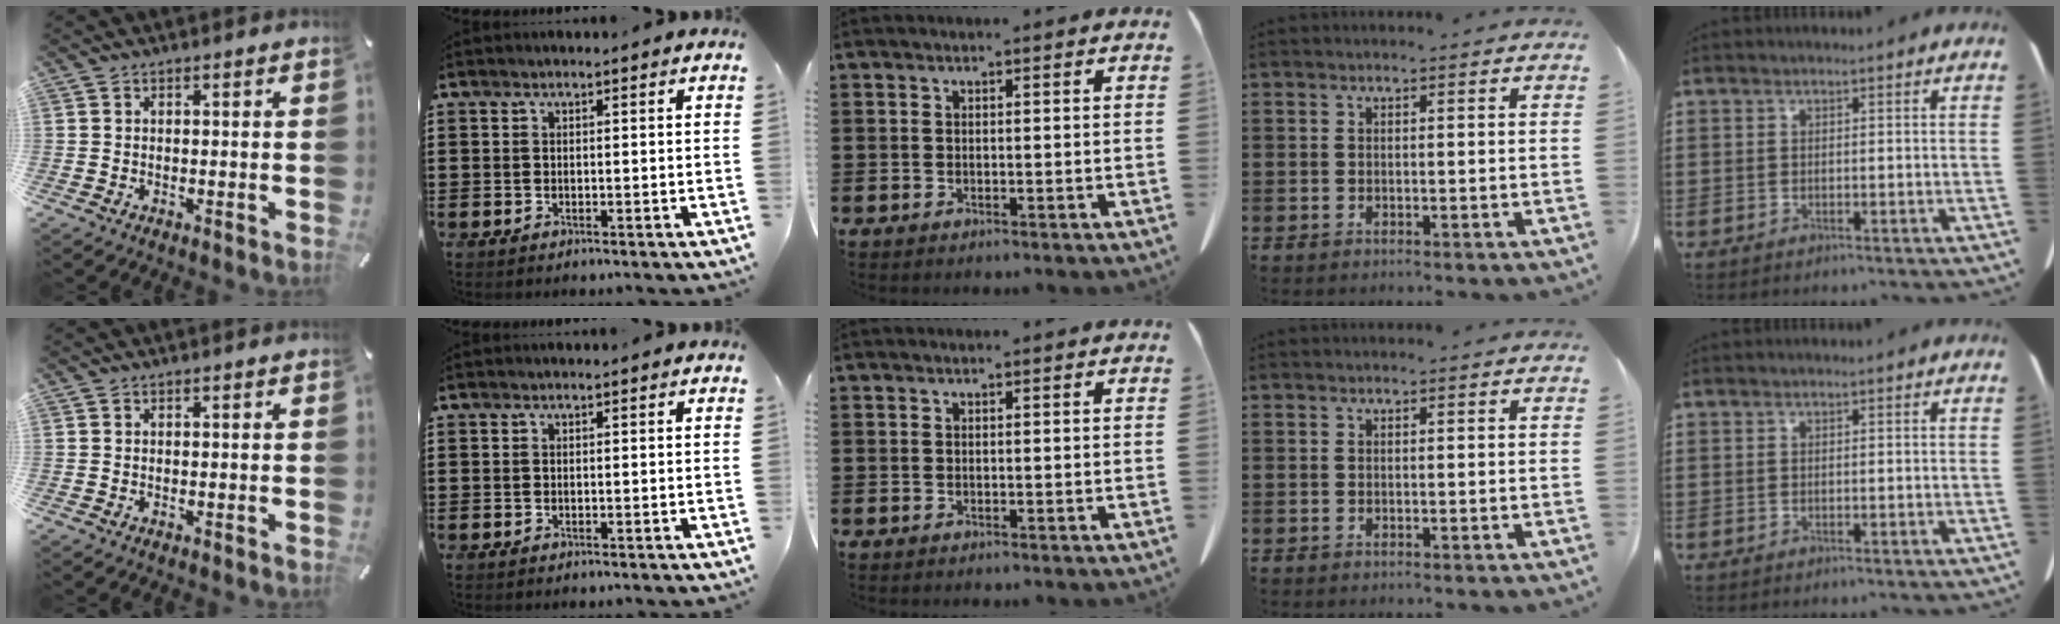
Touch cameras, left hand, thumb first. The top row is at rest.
{}